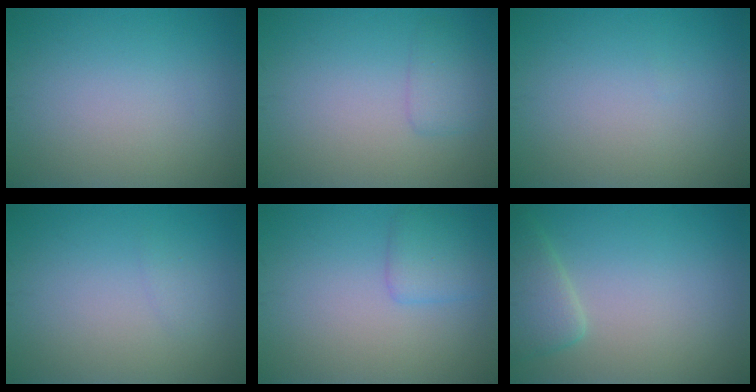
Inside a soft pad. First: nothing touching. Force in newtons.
{"total": 1.7, "press": 1.7, "slide": 0.1}
{"total": 0.0}
{"total": 0.6, "press": 0.6, "slide": 0.0}
{"total": 2.1, "press": 2.1, "slide": 0.1}
{"total": 2.9, "press": 2.9, "slide": 0.3}